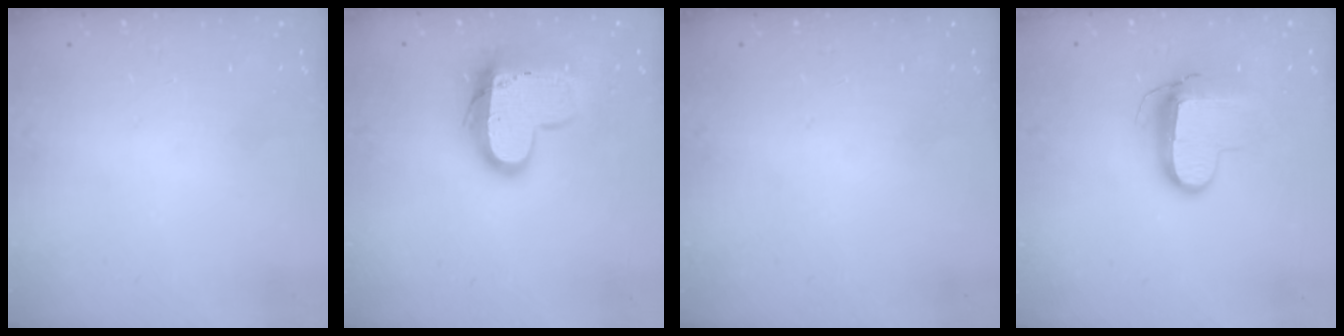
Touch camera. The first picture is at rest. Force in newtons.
{"total": 14.4, "press": 14.4, "slide": 1.1}
{"total": 0.0}
{"total": 10.8, "press": 10.8, "slide": 0.9}